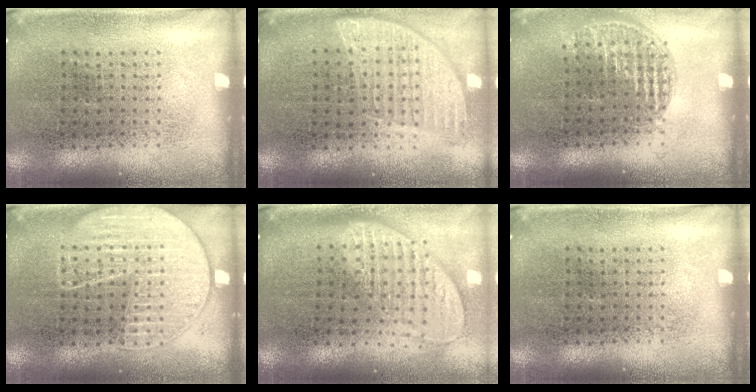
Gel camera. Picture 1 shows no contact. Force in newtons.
{"total": 0.9, "press": 0.9, "slide": 0.2}
{"total": 1.2, "press": 1.1, "slide": 0.5}
{"total": 2.9, "press": 2.9, "slide": 0.3}
{"total": 2.0, "press": 1.5, "slide": 1.2}
{"total": 0.0}